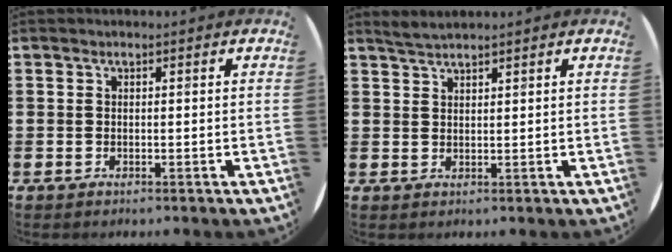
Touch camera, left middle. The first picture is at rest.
{"total": 1.8, "force": [1.8, 0.0, 0.4], "torque": [-0.010, 0.002, 0.034]}